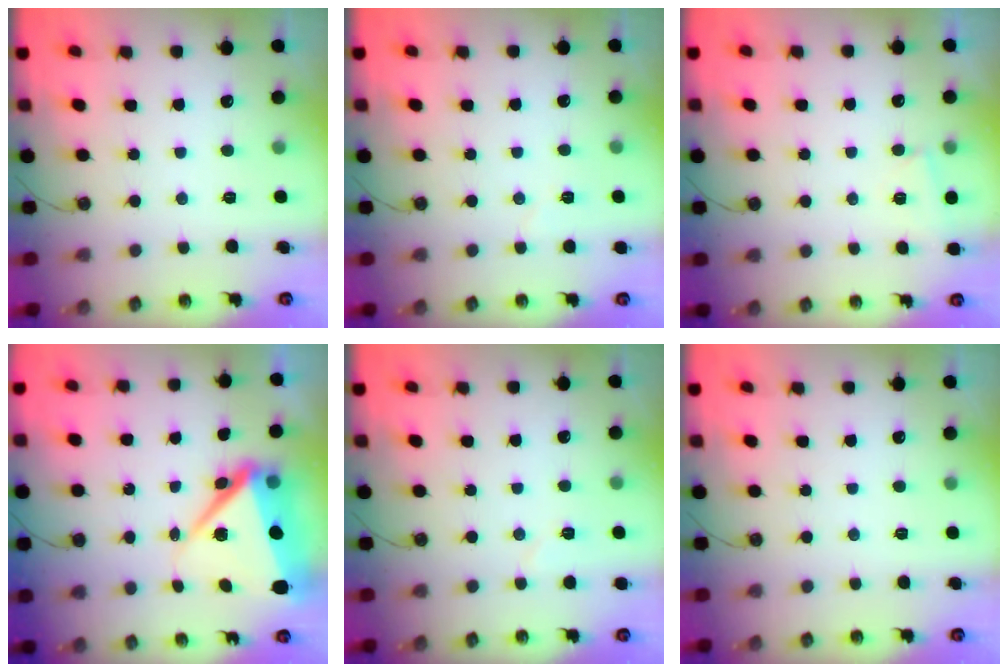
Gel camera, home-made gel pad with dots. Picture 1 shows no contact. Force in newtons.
{"total": 3.0, "press": 2.4, "slide": 1.7}
{"total": 3.1, "press": 2.7, "slide": 1.6}
{"total": 11.7, "press": 11.6, "slide": 2.0}
{"total": 4.6, "press": 4.4, "slide": 1.2}
{"total": 0.0}